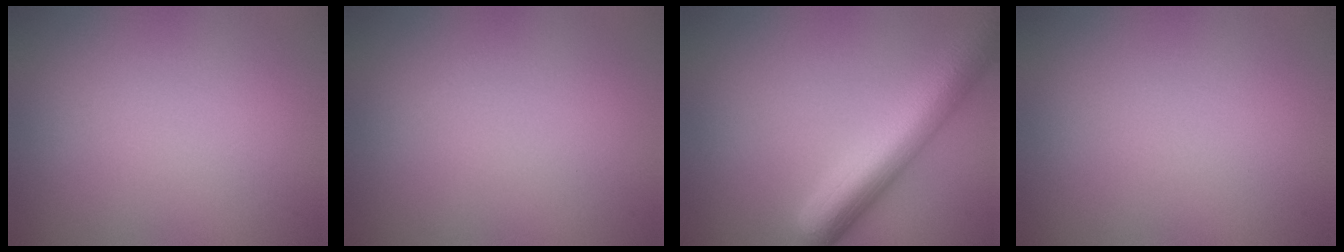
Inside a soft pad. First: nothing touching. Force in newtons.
{"total": 0.0}
{"total": 8.1, "press": 8.1, "slide": 0.4}
{"total": 0.0}